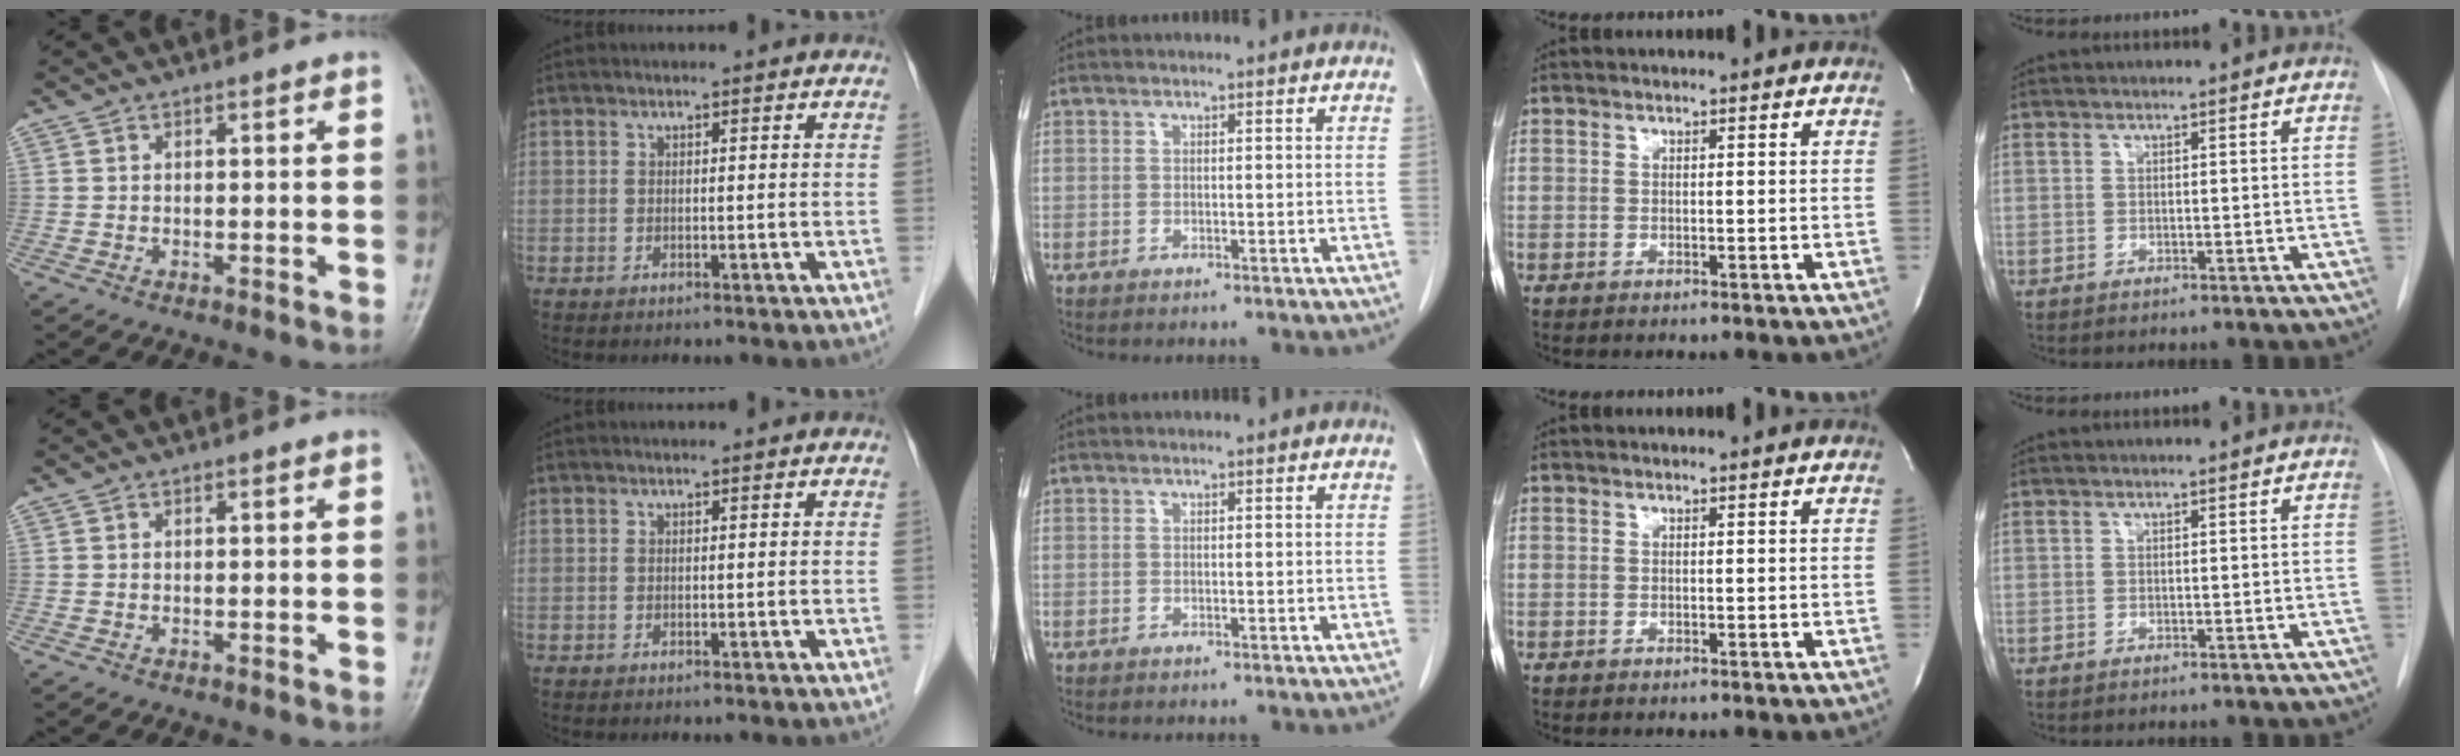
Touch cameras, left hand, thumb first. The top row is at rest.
{}